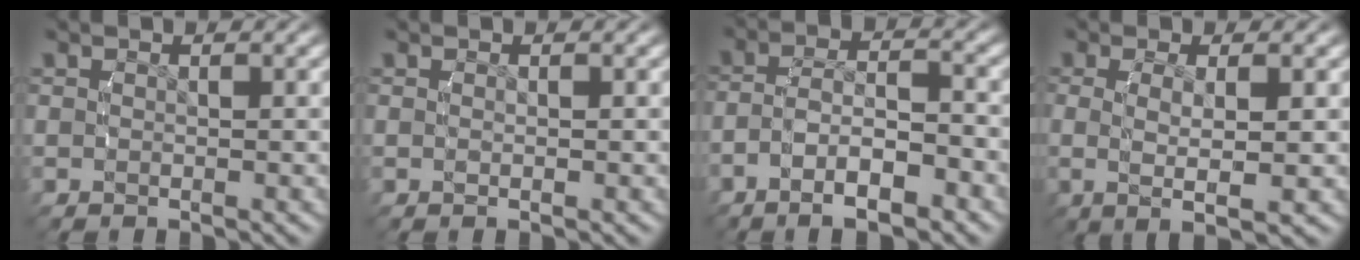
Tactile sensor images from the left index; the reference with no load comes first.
{"total": 0.7, "force": [-0.1, -0.5, 0.5], "torque": [-0.011, -0.003, 0.002]}
{"total": 5.0, "force": [-2.6, 2.2, 3.7], "torque": [-0.070, -0.003, -0.042]}
{"total": 4.7, "force": [0.0, 1.4, 4.5], "torque": [-0.086, -0.004, 0.008]}